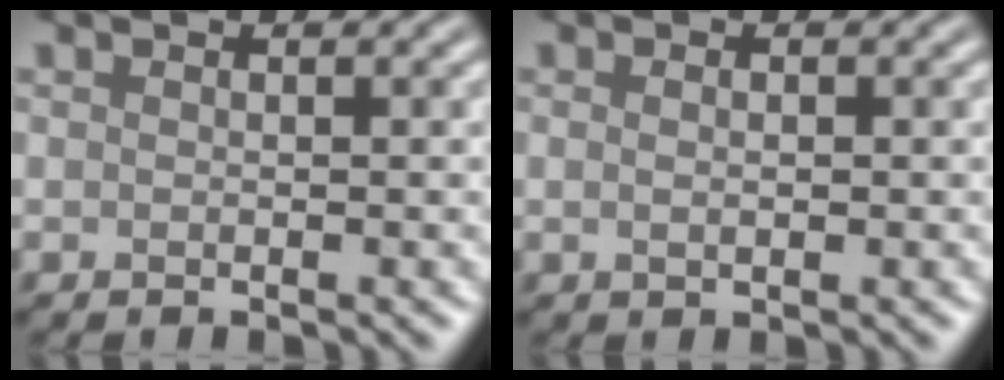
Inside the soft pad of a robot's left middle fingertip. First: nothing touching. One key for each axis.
{"total": 1.0, "fx": 0.2, "fy": 0.5, "fz": 0.8, "tx": -0.014, "ty": -0.002, "tz": 0.003}